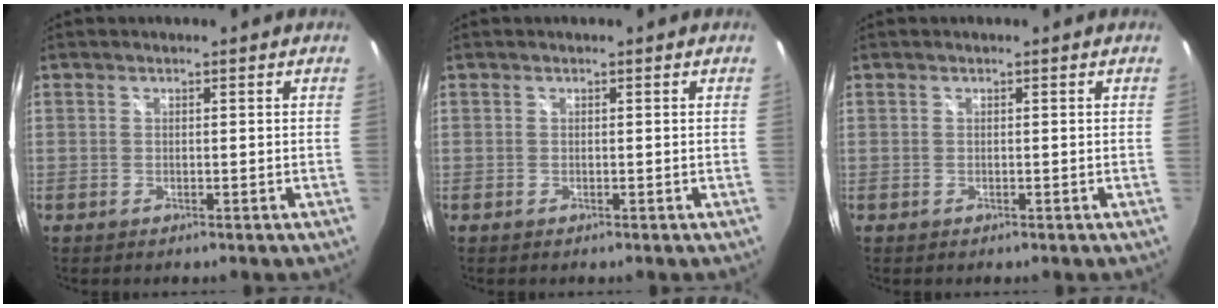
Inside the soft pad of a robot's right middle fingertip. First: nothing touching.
{"total": 0.0}
{"total": 0.0}